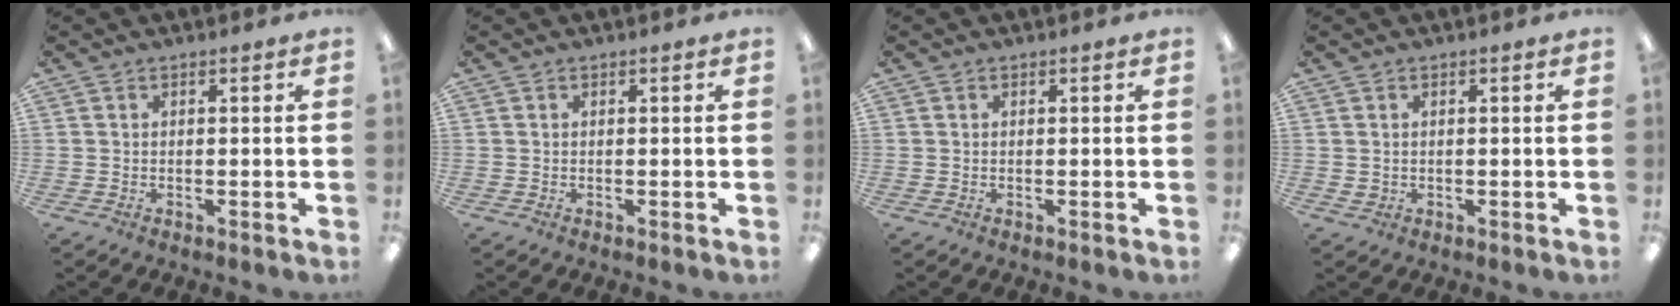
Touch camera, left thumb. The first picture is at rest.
{"total": 0.0}
{"total": 0.0}
{"total": 1.0, "force": [0.4, 0.9, 0.2], "torque": [-0.006, 0.002, 0.007]}